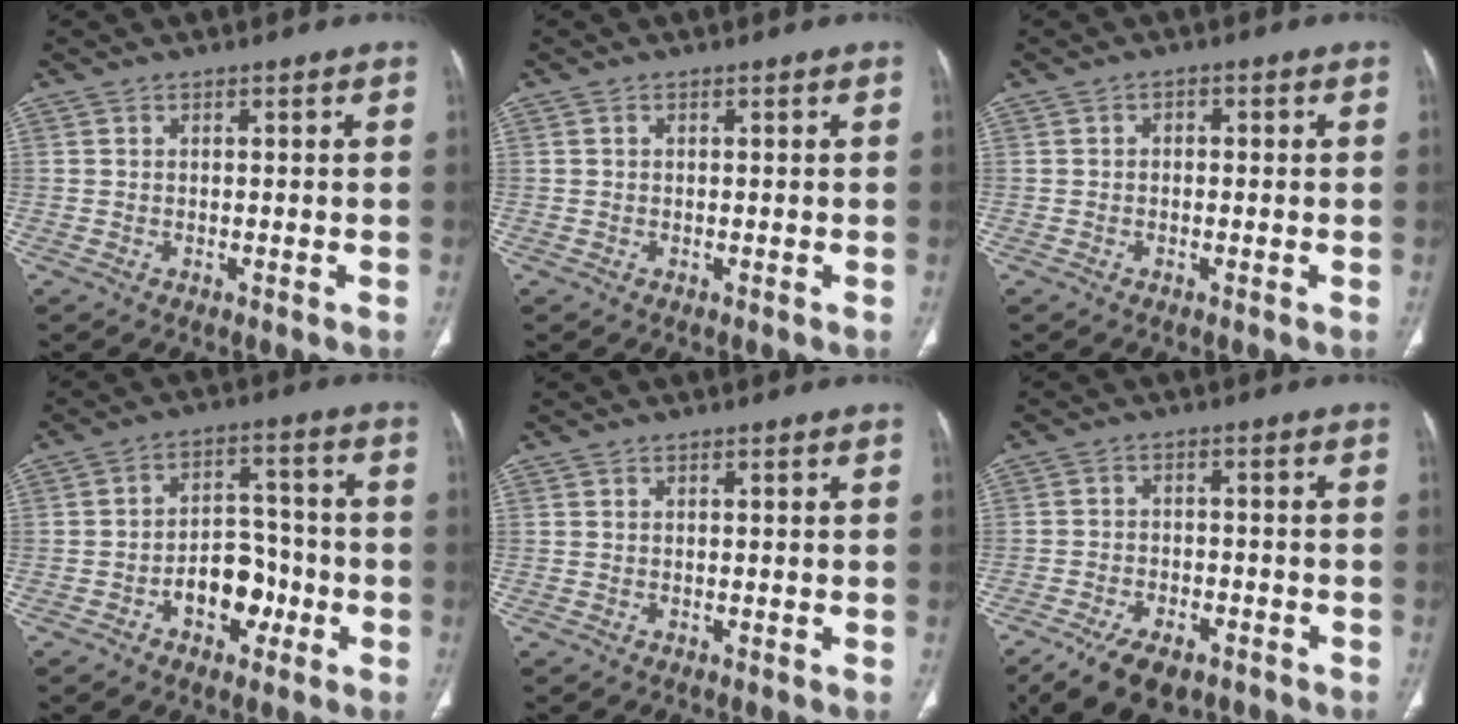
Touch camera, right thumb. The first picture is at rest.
{"total": 0.0}
{"total": 1.4, "force": [0.1, 1.0, 1.0], "torque": [-0.008, 0.006, -0.004]}
{"total": 9.0, "force": [-3.5, 6.2, 5.4], "torque": [-0.045, 0.048, -0.056]}
{"total": 0.0}
{"total": 11.8, "force": [-8.1, 5.9, 6.4], "torque": [-0.098, 0.025, -0.128]}